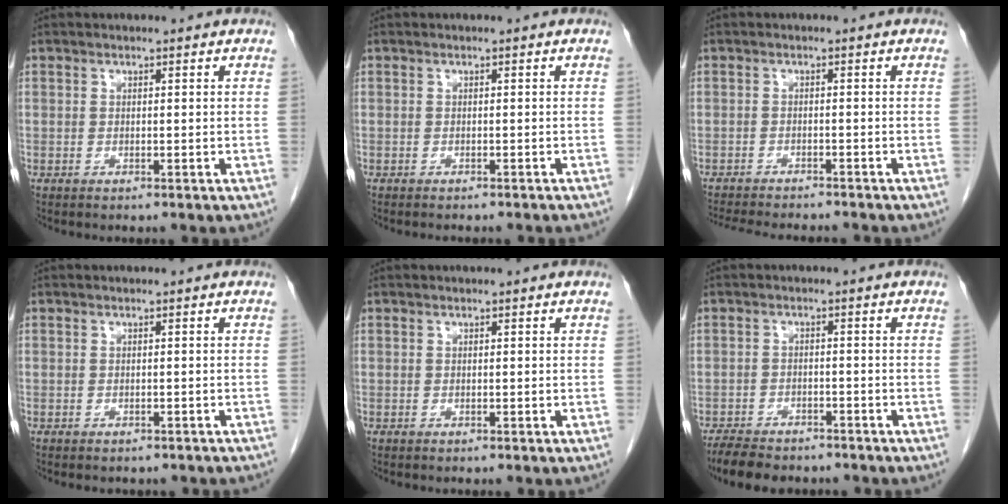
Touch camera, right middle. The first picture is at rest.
{"total": 4.4, "force": [-3.9, 0.8, 1.8], "torque": [-0.024, -0.008, -0.045]}
{"total": 10.6, "force": [-9.7, 1.8, 4.0], "torque": [-0.062, -0.009, -0.132]}
{"total": 3.8, "force": [-3.3, 1.5, 1.3], "torque": [-0.015, -0.003, -0.035]}
{"total": 0.0}
{"total": 8.0, "force": [-6.9, 2.6, 3.0], "torque": [-0.049, -0.011, -0.105]}